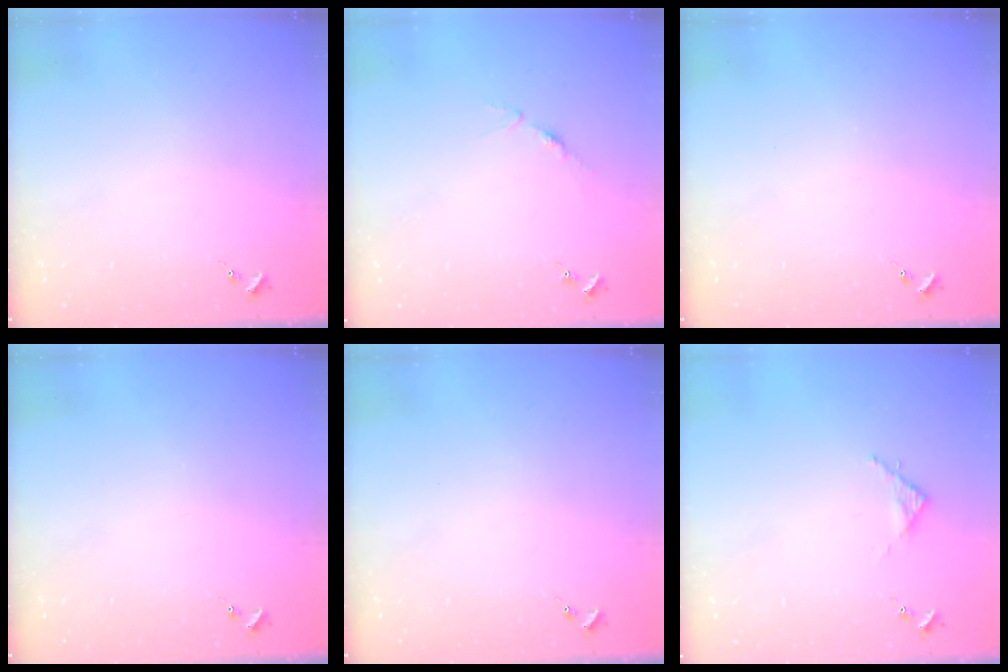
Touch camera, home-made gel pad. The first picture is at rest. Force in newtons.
{"total": 3.4, "press": 3.4, "slide": 0.4}
{"total": 0.0}
{"total": 0.0}
{"total": 0.0}
{"total": 2.8, "press": 2.8, "slide": 0.4}